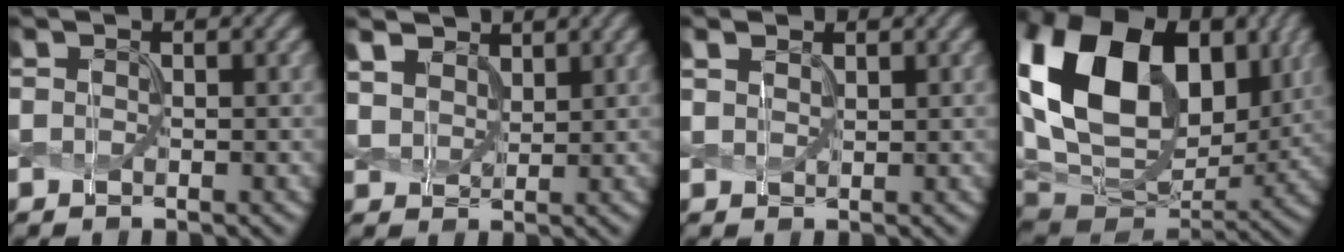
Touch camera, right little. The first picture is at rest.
{"total": 4.1, "force": [3.1, 2.2, 1.5], "torque": [-0.059, -0.002, 0.063]}
{"total": 1.4, "force": [1.1, 0.6, 0.7], "torque": [-0.019, 0.000, 0.027]}
{"total": 18.8, "force": [5.3, 13.2, 12.3], "torque": [-0.265, 0.010, 0.104]}